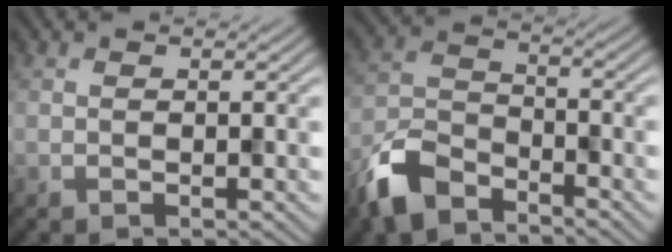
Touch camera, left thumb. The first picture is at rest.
{"total": 7.9, "force": [-5.9, 3.5, 3.9], "torque": [-0.087, -0.005, -0.138]}